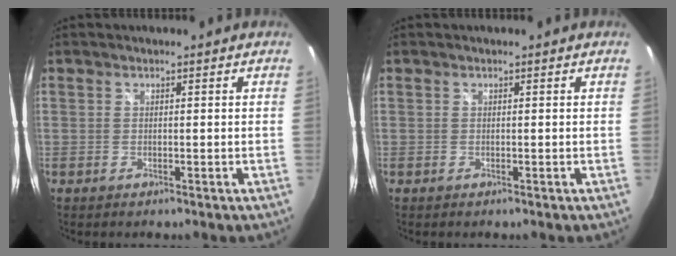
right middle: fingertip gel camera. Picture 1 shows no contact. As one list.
[{"total": 0.0}]